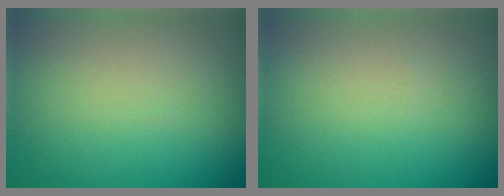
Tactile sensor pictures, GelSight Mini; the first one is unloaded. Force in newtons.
{"total": 0.0}